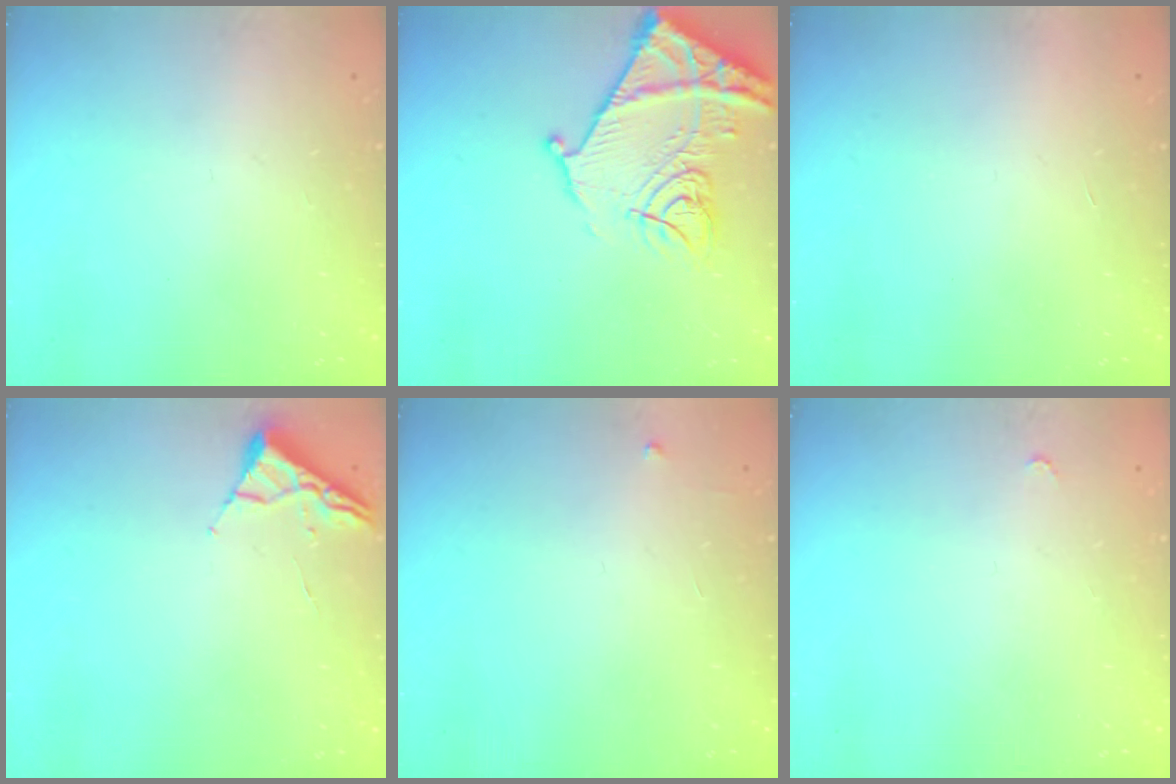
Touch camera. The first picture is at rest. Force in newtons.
{"total": 15.3, "press": 15.3, "slide": 1.6}
{"total": 1.7, "press": 1.7, "slide": 0.1}
{"total": 2.6, "press": 2.6, "slide": 0.3}
{"total": 2.6, "press": 2.6, "slide": 0.4}
{"total": 2.8, "press": 2.8, "slide": 0.4}